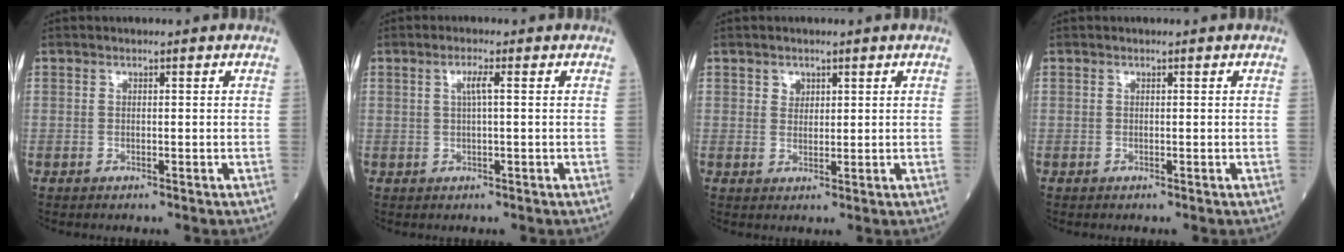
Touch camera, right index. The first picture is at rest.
{"total": 2.0, "force": [0.5, -0.1, 2.0], "torque": [-0.039, 0.002, 0.008]}
{"total": 1.7, "force": [1.0, 1.3, 0.6], "torque": [-0.003, -0.002, 0.015]}
{"total": 0.0}